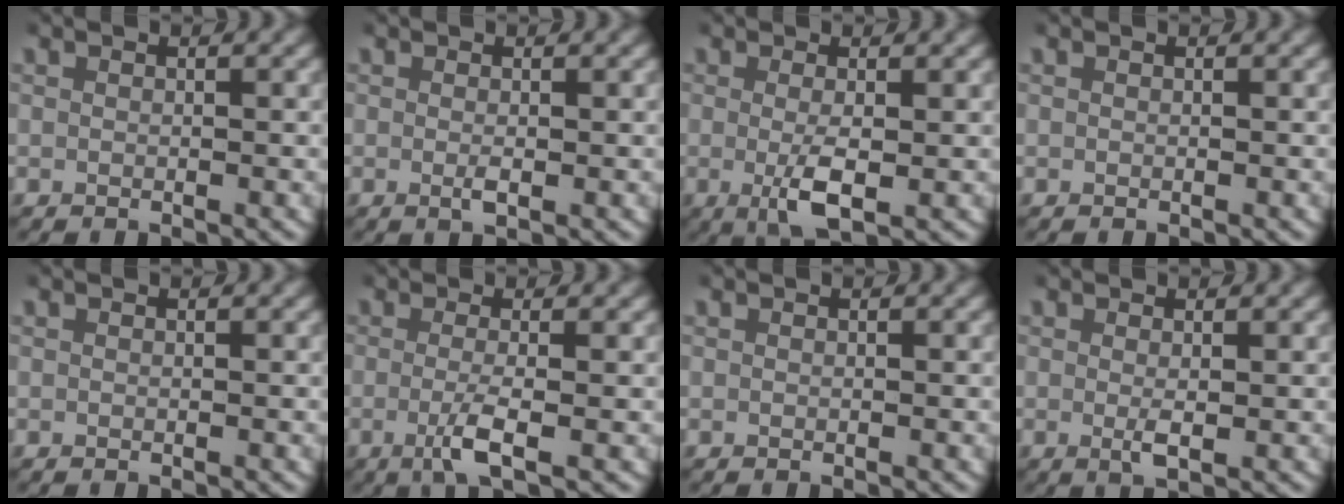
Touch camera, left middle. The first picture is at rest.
{"total": 1.0, "force": [-0.1, 0.1, 0.9], "torque": [-0.019, -0.005, 0.000]}
{"total": 3.3, "force": [-0.6, 0.8, 3.1], "torque": [-0.062, -0.015, -0.005]}
{"total": 0.0}
{"total": 0.0}
{"total": 2.8, "force": [-0.8, 0.2, 2.7], "torque": [-0.062, -0.014, -0.011]}
{"total": 0.0}
{"total": 1.4, "force": [0.1, 0.2, 1.4], "torque": [-0.029, -0.008, 0.004]}